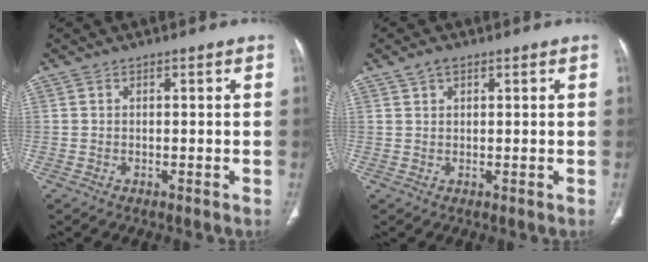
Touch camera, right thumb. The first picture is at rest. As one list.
[{"total": 2.1, "force": [1.3, 1.2, 1.2], "torque": [-0.020, 0.003, 0.025]}]